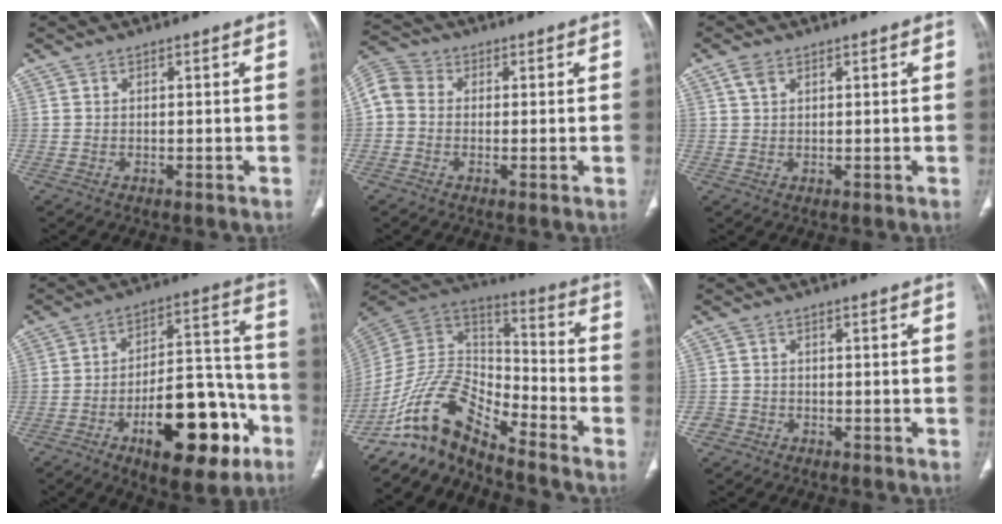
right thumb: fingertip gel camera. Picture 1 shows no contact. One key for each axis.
{"total": 7.0, "fx": 0.3, "fy": 6.0, "fz": 3.7, "tx": -0.075, "ty": 0.022, "tz": -0.004}
{"total": 2.5, "fx": 1.4, "fy": 1.5, "fz": 1.4, "tx": -0.029, "ty": 0.003, "tz": 0.031}
{"total": 20.9, "fx": -9.2, "fy": 9.2, "fz": 16.4, "tx": -0.218, "ty": 0.067, "tz": -0.128}
{"total": 14.3, "fx": -11.8, "fy": 4.6, "fz": 6.7, "tx": -0.117, "ty": 0.102, "tz": -0.231}
{"total": 2.1, "fx": -1.3, "fy": 1.7, "fz": 0.0, "tx": 0.001, "ty": 0.011, "tz": -0.028}